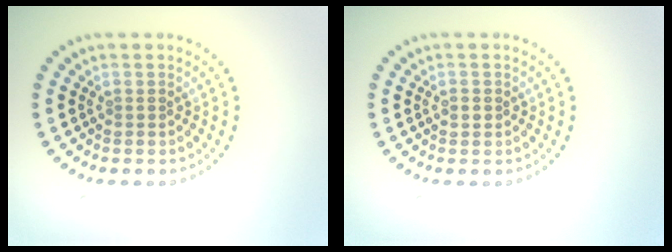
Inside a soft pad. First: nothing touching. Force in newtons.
{"total": 1.1, "press": 1.1, "slide": 0.1}